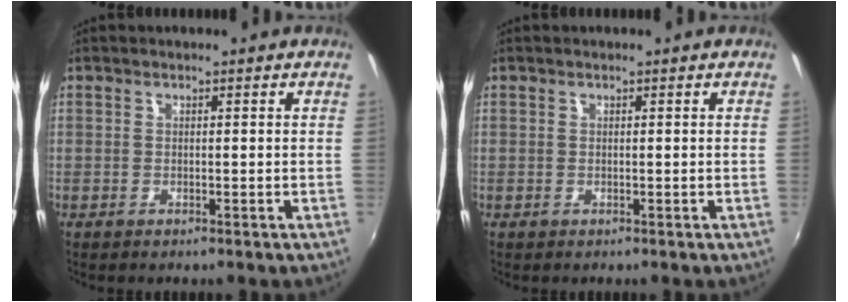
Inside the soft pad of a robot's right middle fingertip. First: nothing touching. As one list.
[{"total": 0.0}]